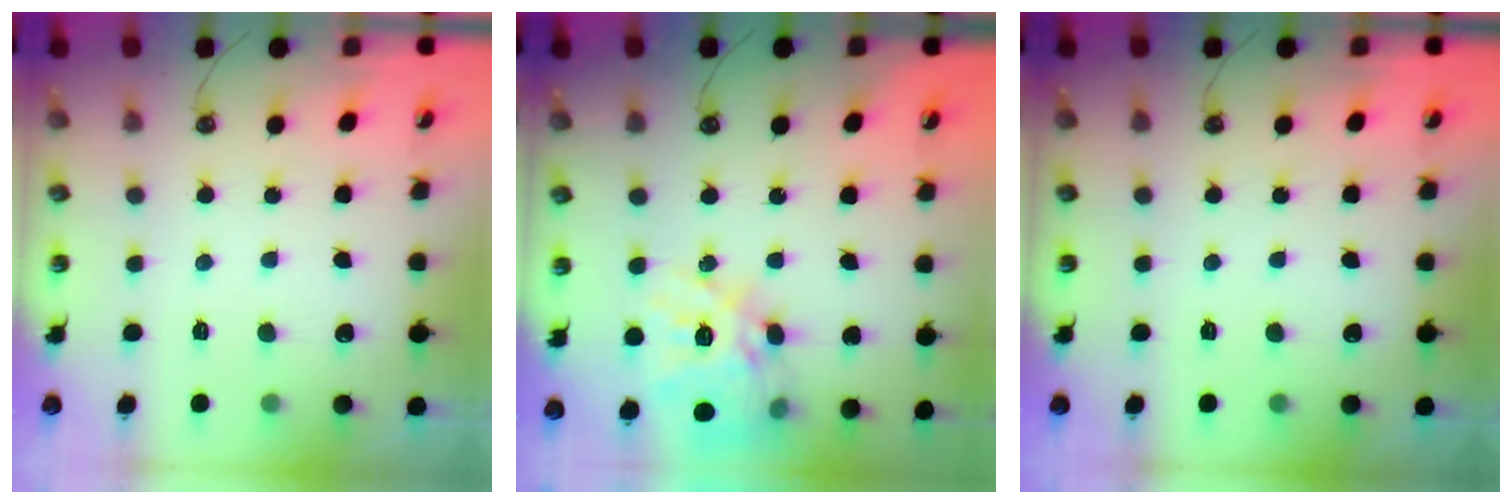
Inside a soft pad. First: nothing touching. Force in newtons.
{"total": 19.2, "press": 19.1, "slide": 1.9}
{"total": 0.0}